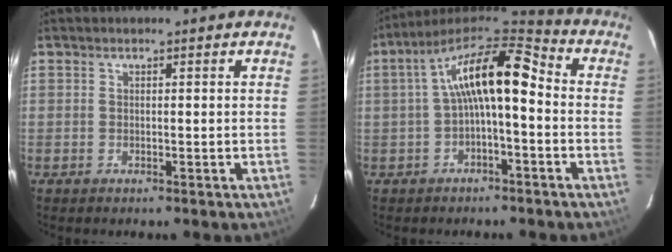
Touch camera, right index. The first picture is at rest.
{"total": 12.3, "force": [-0.5, 4.3, 11.6], "torque": [-0.214, 0.030, -0.013]}